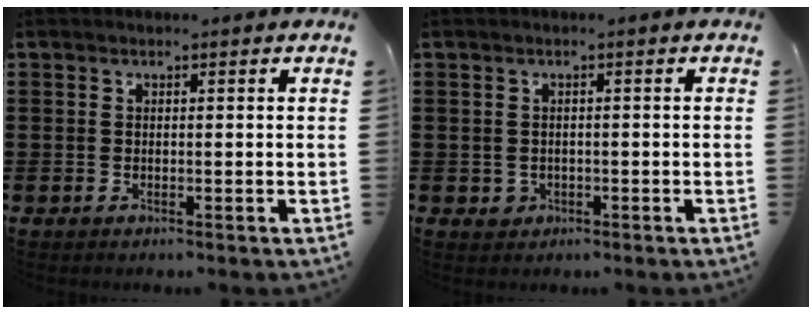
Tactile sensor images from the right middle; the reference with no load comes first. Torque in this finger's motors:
{"motor_torque": [0.09, -0.01, 0.00, 0.00]}